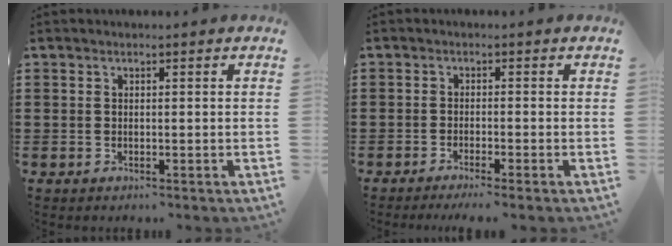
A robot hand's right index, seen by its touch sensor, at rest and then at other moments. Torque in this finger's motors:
{"motor_torque": [1.08, 1.05, 0.26, 0.07]}